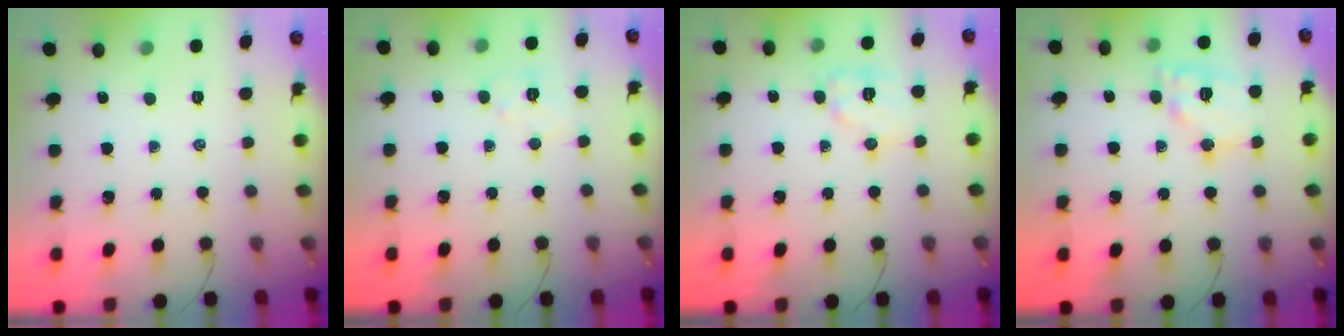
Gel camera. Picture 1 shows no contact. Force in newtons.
{"total": 4.9, "press": 4.9, "slide": 0.7}
{"total": 9.1, "press": 9.1, "slide": 0.2}
{"total": 12.8, "press": 12.7, "slide": 2.0}